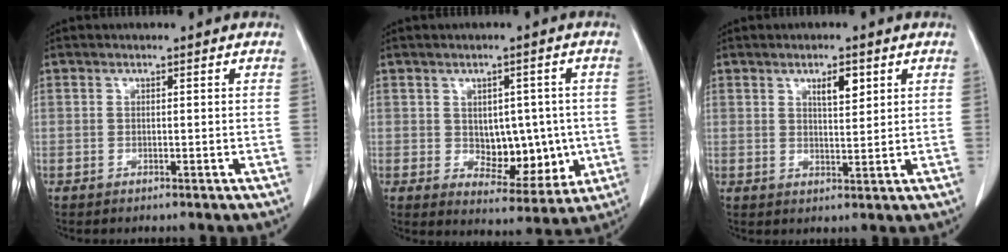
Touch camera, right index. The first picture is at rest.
{"total": 8.9, "force": [-0.3, 5.5, 7.0], "torque": [-0.078, 0.006, 0.012]}
{"total": 3.7, "force": [1.9, 1.1, 3.0], "torque": [-0.050, -0.002, 0.032]}